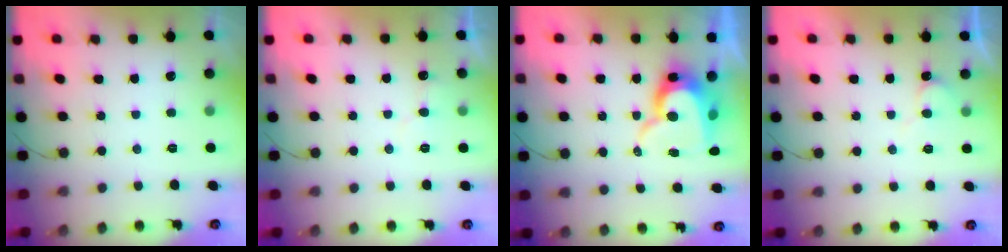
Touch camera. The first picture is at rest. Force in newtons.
{"total": 4.5, "press": 4.5, "slide": 0.5}
{"total": 11.9, "press": 11.8, "slide": 0.8}
{"total": 7.6, "press": 7.6, "slide": 0.5}